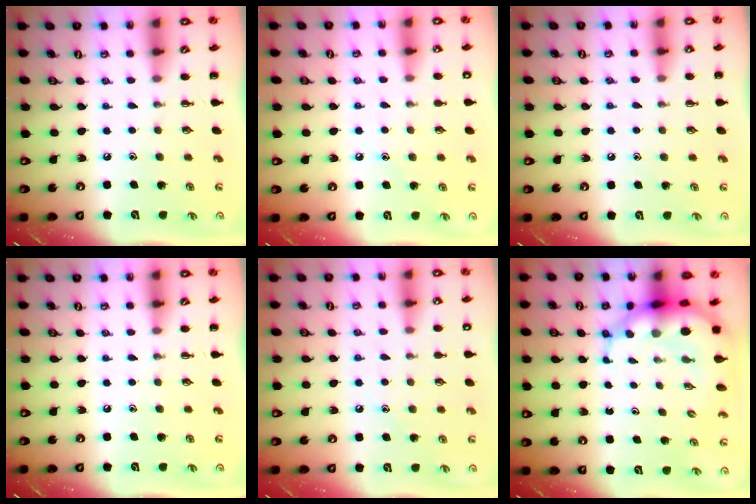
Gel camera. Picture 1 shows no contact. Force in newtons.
{"total": 6.1, "press": 5.9, "slide": 1.7}
{"total": 6.2, "press": 5.8, "slide": 2.3}
{"total": 0.0}
{"total": 7.3, "press": 7.1, "slide": 1.8}
{"total": 9.3, "press": 8.9, "slide": 2.8}